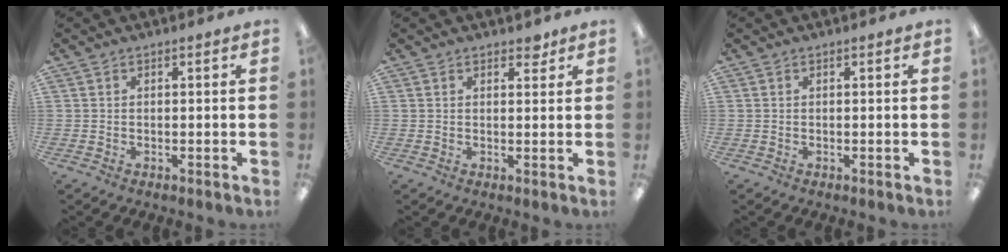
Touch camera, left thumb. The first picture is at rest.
{"total": 2.4, "force": [1.9, 1.1, 0.9], "torque": [0.004, -0.009, 0.030]}
{"total": 0.0}